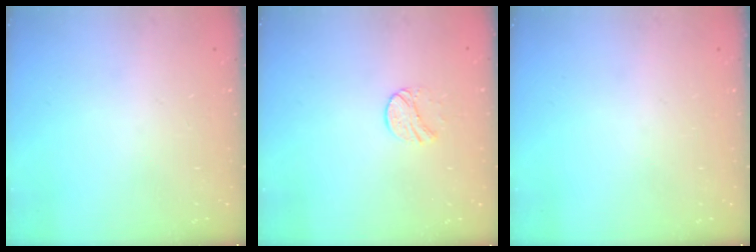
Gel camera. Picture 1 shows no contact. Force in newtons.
{"total": 6.9, "press": 6.9, "slide": 0.5}
{"total": 0.0}